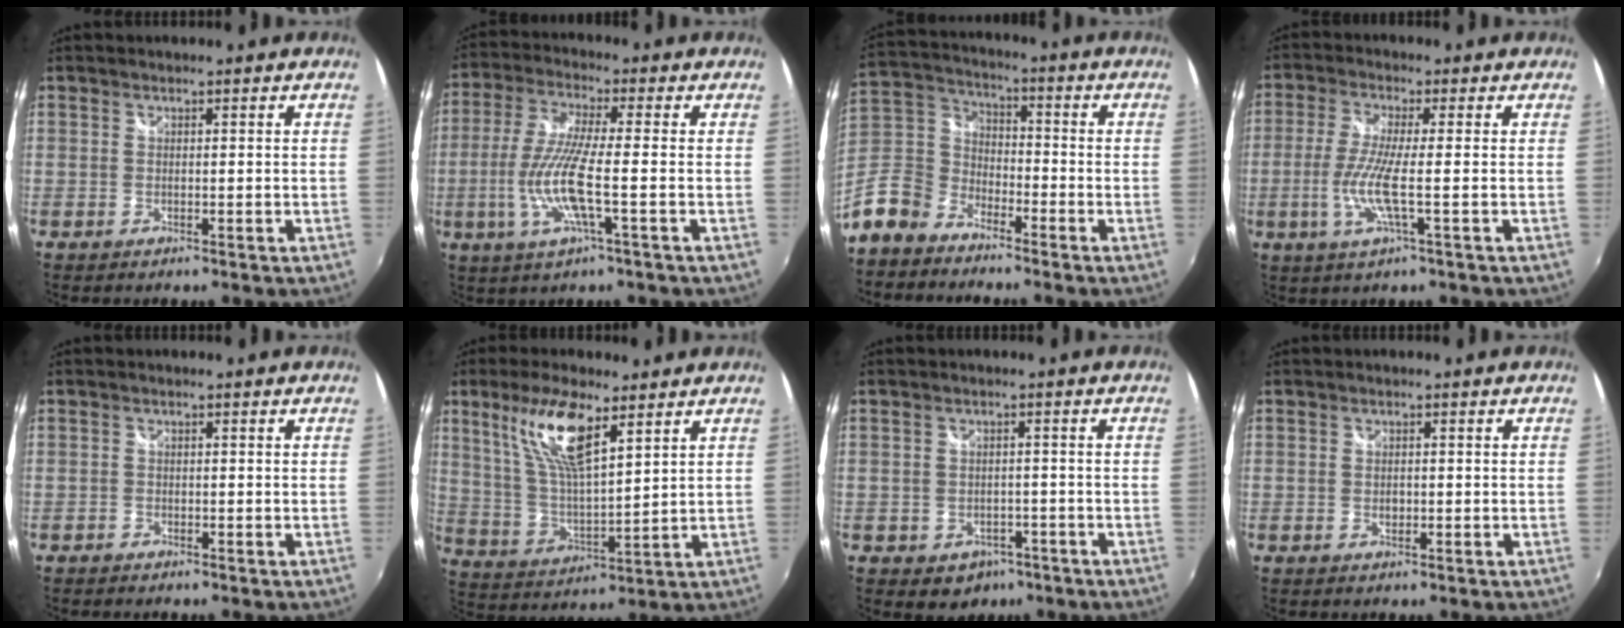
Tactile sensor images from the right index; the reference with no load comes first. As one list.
[{"total": 10.9, "force": [-2.7, 0.9, 10.5], "torque": [-0.220, -0.010, -0.049]}, {"total": 14.8, "force": [-9.8, 9.5, 5.8], "torque": [-0.161, 0.018, -0.196]}, {"total": 7.4, "force": [-1.7, 0.3, 7.2], "torque": [-0.156, -0.009, -0.034]}, {"total": 1.0, "force": [-0.8, 0.6, 0.1], "torque": [-0.007, -0.001, -0.016]}, {"total": 13.3, "force": [7.4, 3.6, 10.4], "torque": [-0.199, 0.007, 0.151]}, {"total": 5.6, "force": [-3.0, 4.3, 1.8], "torque": [-0.043, 0.000, -0.031]}, {"total": 1.4, "force": [-0.3, 1.1, 0.9], "torque": [-0.015, 0.001, -0.005]}]